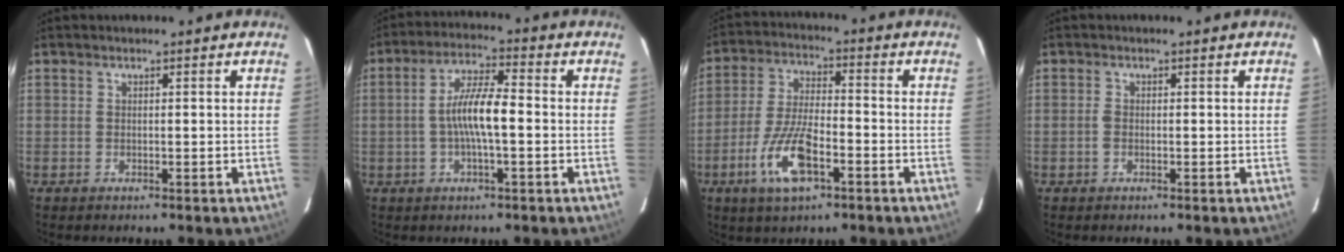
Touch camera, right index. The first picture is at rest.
{"total": 8.1, "force": [-1.1, 1.5, 7.8], "torque": [-0.153, 0.009, -0.022]}
{"total": 11.6, "force": [-5.4, 4.0, 9.5], "torque": [-0.201, -0.008, -0.100]}
{"total": 1.0, "force": [-0.3, 0.6, 0.7], "torque": [-0.016, 0.003, -0.008]}